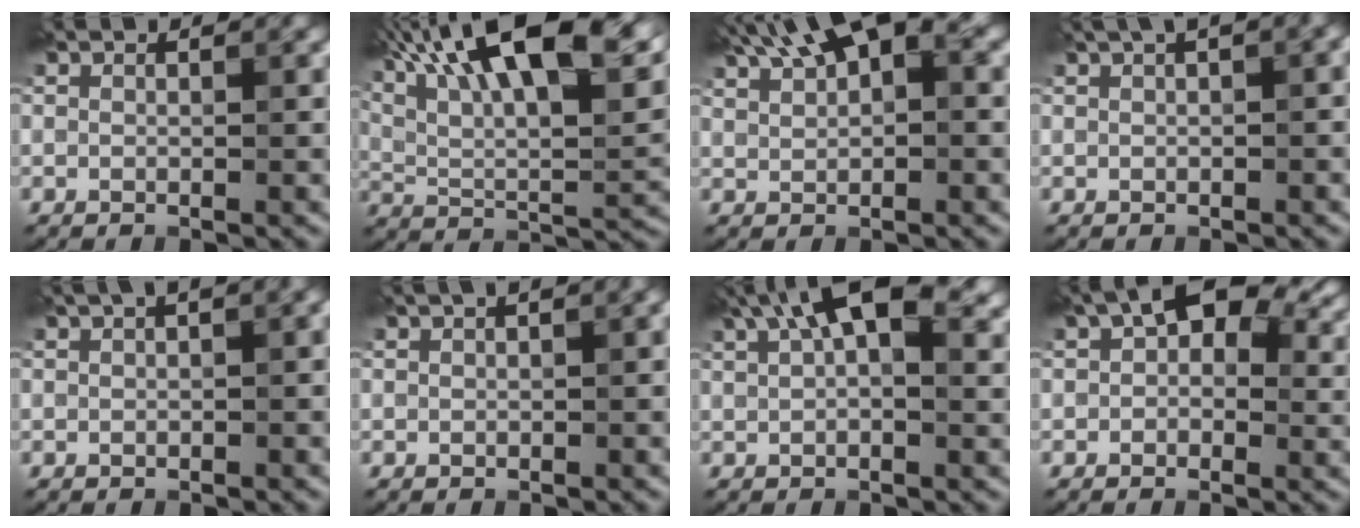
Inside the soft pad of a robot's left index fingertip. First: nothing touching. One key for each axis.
{"total": 16.5, "fx": 9.2, "fy": 5.7, "fz": 12.4, "tx": -0.197, "ty": 0.023, "tz": 0.141}
{"total": 7.4, "fx": 4.1, "fy": 2.8, "fz": 5.5, "tx": -0.096, "ty": 0.027, "tz": 0.066}
{"total": 4.4, "fx": 1.9, "fy": 1.5, "fz": 3.6, "tx": -0.036, "ty": 0.019, "tz": 0.027}
{"total": 3.1, "fx": 1.3, "fy": 1.0, "fz": 2.6, "tx": -0.026, "ty": 0.010, "tz": 0.016}
{"total": 1.9, "fx": 0.7, "fy": 0.5, "fz": 1.7, "tx": -0.018, "ty": 0.007, "tz": 0.009}
{"total": 8.0, "fx": 3.9, "fy": 3.3, "fz": 6.1, "tx": -0.093, "ty": 0.019, "tz": 0.057}
{"total": 6.7, "fx": 2.1, "fy": 4.1, "fz": 4.8, "tx": -0.049, "ty": 0.015, "tz": 0.012}